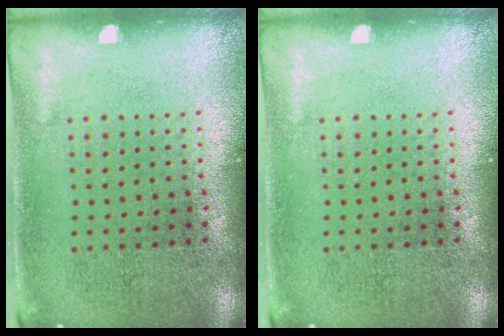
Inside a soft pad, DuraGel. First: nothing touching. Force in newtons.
{"total": 0.0}